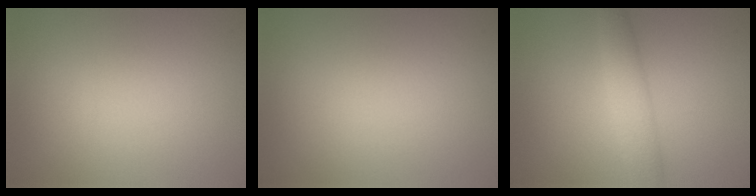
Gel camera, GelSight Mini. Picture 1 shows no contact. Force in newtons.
{"total": 0.0}
{"total": 3.1, "press": 3.1, "slide": 0.1}